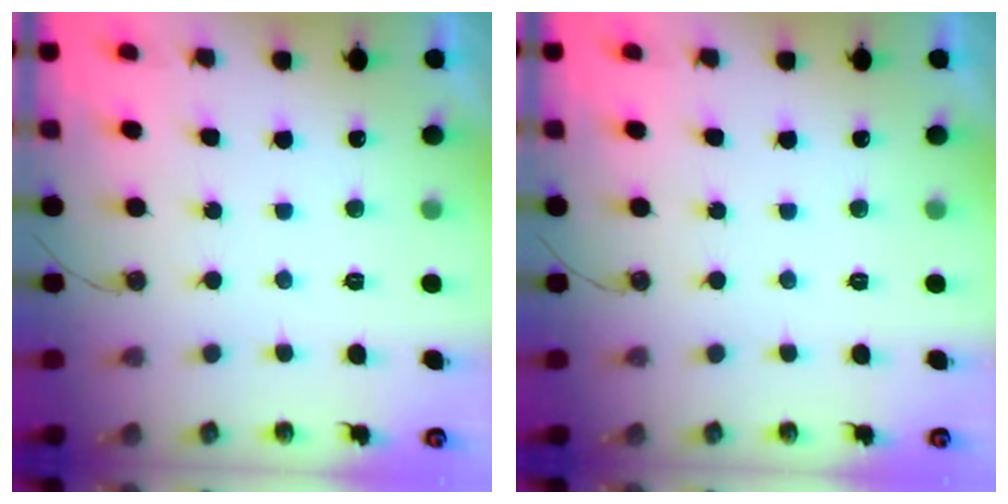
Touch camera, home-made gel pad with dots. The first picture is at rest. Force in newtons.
{"total": 0.0}